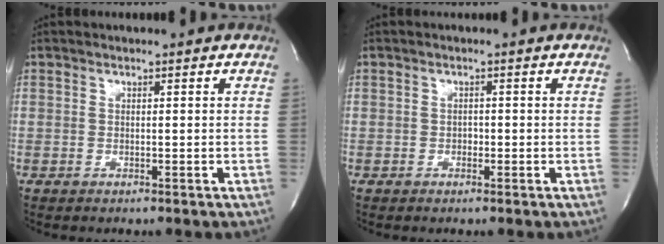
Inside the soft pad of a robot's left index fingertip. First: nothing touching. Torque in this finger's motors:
{"motor_torque": [-0.11, -0.08, -0.03, -0.01]}